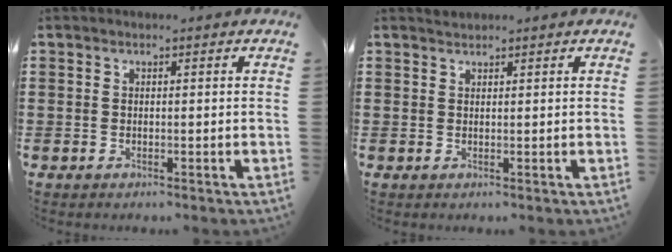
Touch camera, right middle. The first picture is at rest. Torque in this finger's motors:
{"motor_torque": [-0.19, -0.18, -0.04, -0.02]}